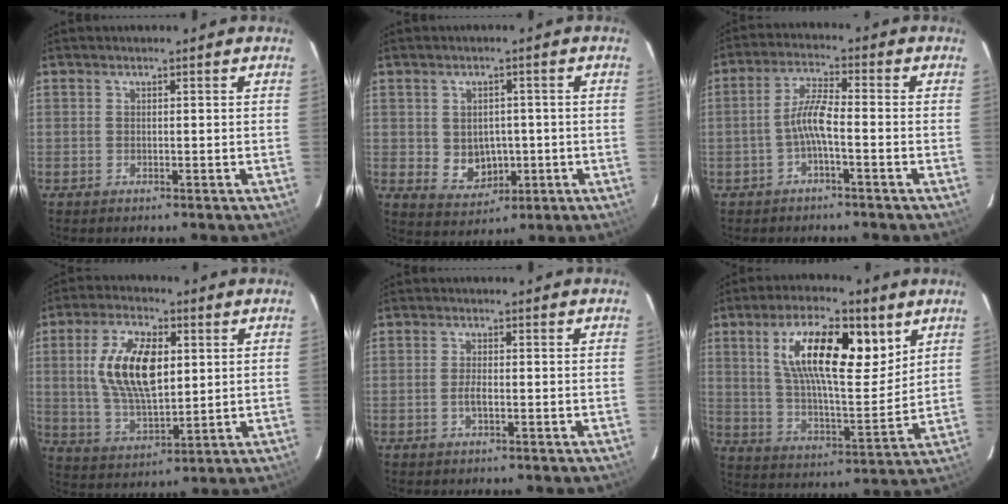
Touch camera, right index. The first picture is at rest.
{"total": 6.4, "force": [-0.6, 5.5, 3.2], "torque": [-0.062, -0.001, 0.011]}
{"total": 4.9, "force": [-1.9, 0.5, 4.4], "torque": [-0.096, 0.012, -0.037]}
{"total": 14.3, "force": [2.8, 6.9, 12.2], "torque": [-0.236, 0.006, 0.062]}
{"total": 1.8, "force": [-0.6, 0.5, 1.6], "torque": [-0.033, -0.002, -0.011]}
{"total": 16.9, "force": [5.8, 5.8, 14.8], "torque": [-0.261, 0.013, 0.098]}